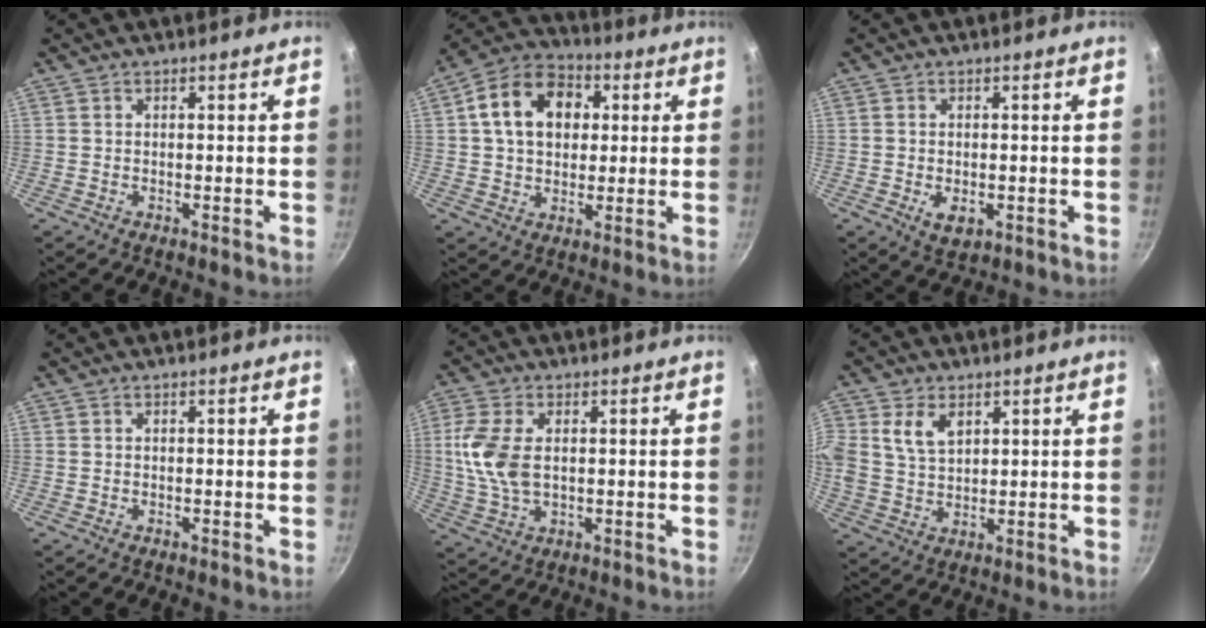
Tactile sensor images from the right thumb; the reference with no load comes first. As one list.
[{"total": 14.4, "force": [3.2, 10.6, 9.2], "torque": [-0.131, 0.020, 0.038]}, {"total": 4.0, "force": [-0.9, 2.4, 3.0], "torque": [-0.046, -0.009, -0.010]}, {"total": 0.0}, {"total": 9.6, "force": [1.0, 5.6, 7.8], "torque": [-0.165, -0.001, 0.020]}, {"total": 7.5, "force": [2.9, 5.1, 4.8], "torque": [-0.087, -0.007, 0.055]}]